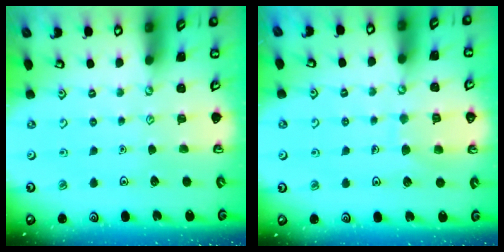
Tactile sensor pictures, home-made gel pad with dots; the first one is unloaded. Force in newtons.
{"total": 7.9, "press": 7.9, "slide": 0.4}